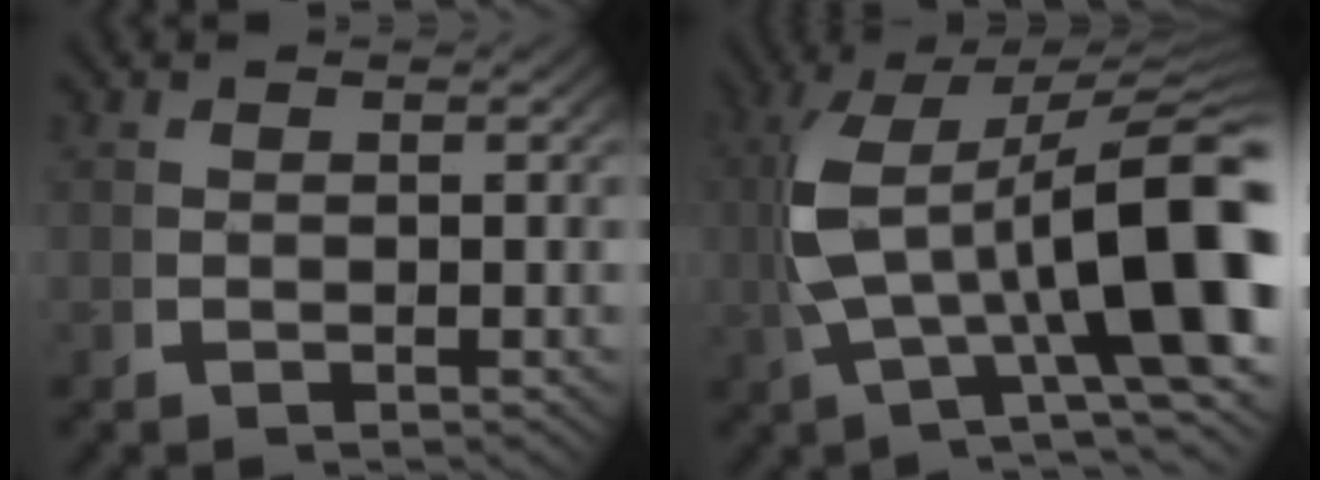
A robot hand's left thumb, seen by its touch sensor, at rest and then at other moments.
{"total": 15.1, "force": [0.0, 6.8, 13.5], "torque": [-0.244, -0.008, 0.007]}